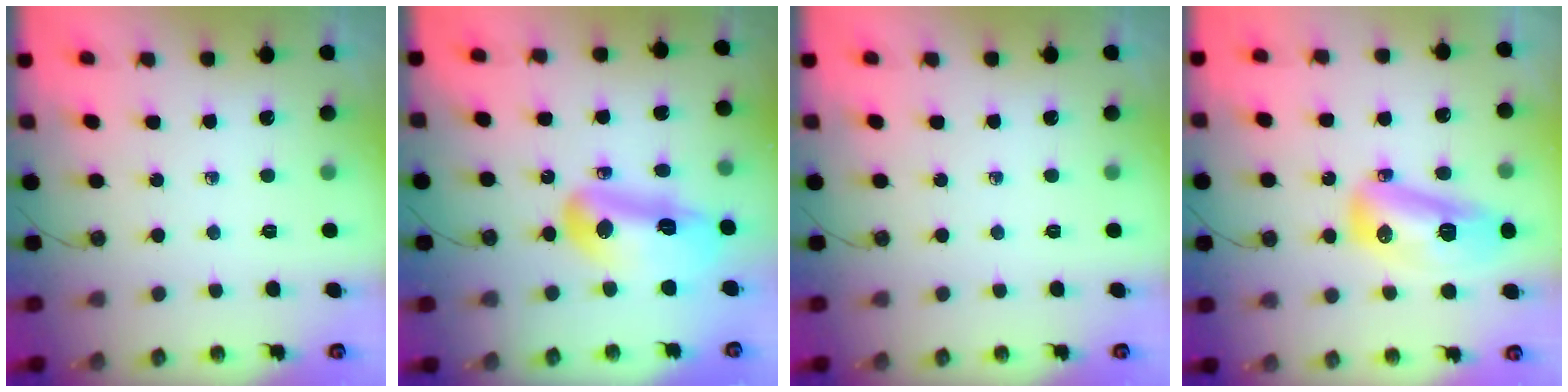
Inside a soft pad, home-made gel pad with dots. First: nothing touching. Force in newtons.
{"total": 13.8, "press": 13.7, "slide": 1.8}
{"total": 0.0}
{"total": 13.9, "press": 13.8, "slide": 1.8}